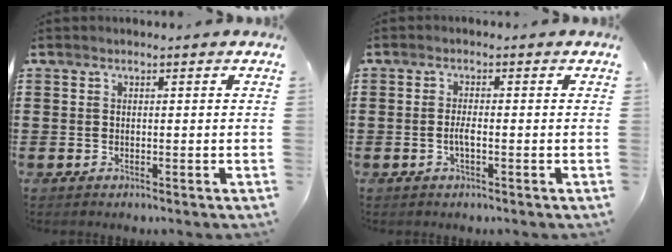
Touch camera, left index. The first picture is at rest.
{"total": 1.9, "force": [-0.7, 0.3, 1.7], "torque": [-0.039, -0.002, -0.015]}